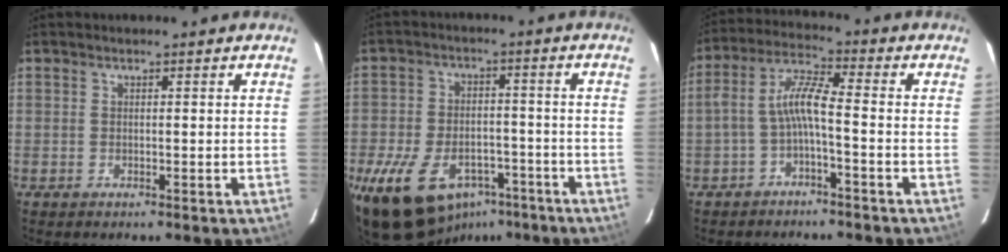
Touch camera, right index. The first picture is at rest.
{"total": 17.9, "force": [-10.1, 10.9, 10.0], "torque": [-0.220, 0.000, -0.150]}
{"total": 6.2, "force": [-2.4, 0.9, 5.6], "torque": [-0.137, 0.018, -0.044]}